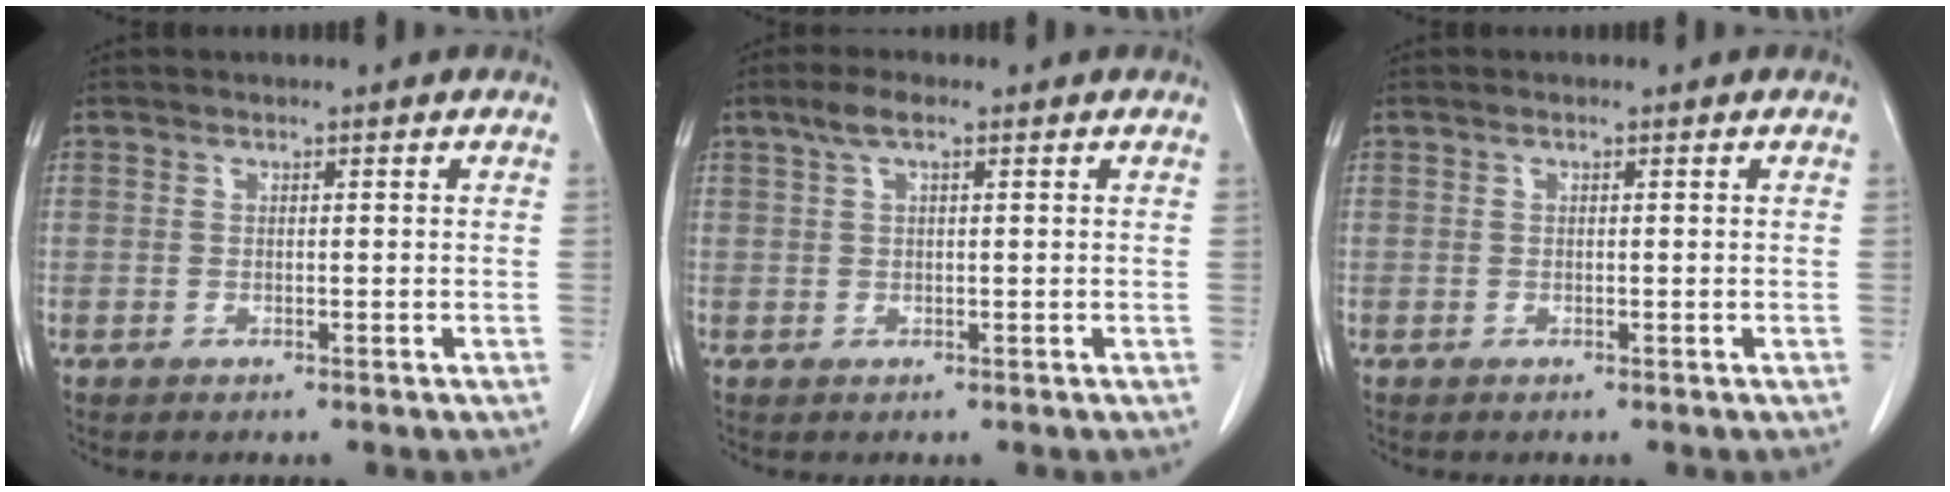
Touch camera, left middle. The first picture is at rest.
{"total": 3.1, "force": [1.8, 0.7, 2.4], "torque": [-0.053, 0.015, 0.036]}
{"total": 0.0}